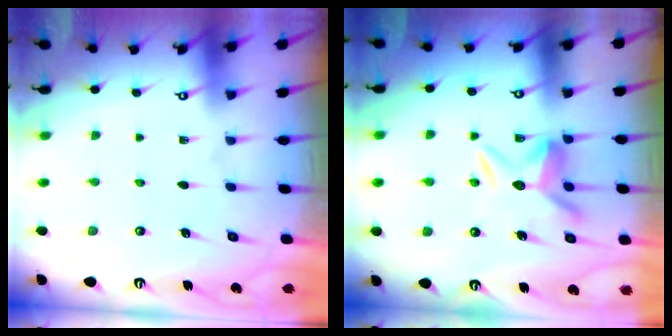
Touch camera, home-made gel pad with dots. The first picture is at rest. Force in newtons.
{"total": 9.8, "press": 9.7, "slide": 1.3}